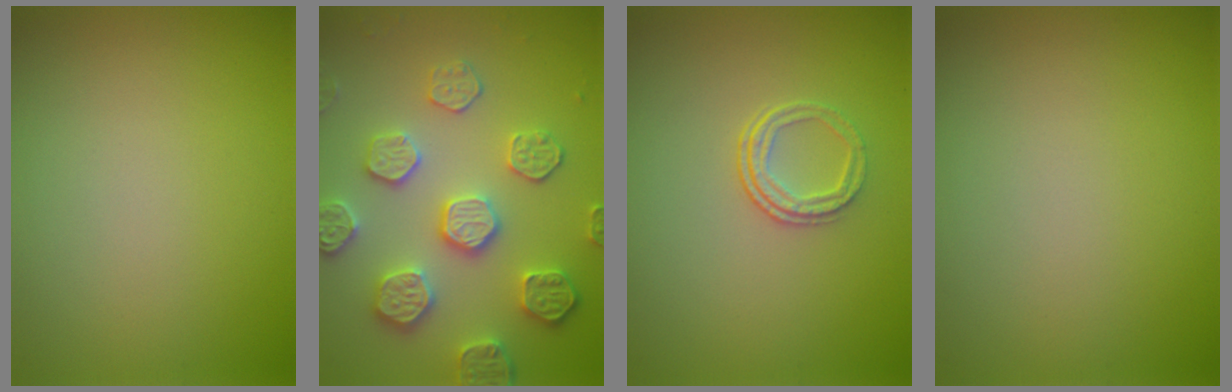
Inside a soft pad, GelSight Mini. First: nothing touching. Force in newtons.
{"total": 5.3, "press": 5.0, "slide": 1.8}
{"total": 2.1, "press": 1.4, "slide": 1.5}
{"total": 0.0}